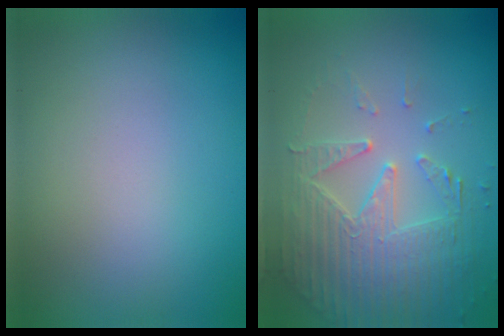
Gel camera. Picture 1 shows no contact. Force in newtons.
{"total": 4.9, "press": 4.3, "slide": 2.3}